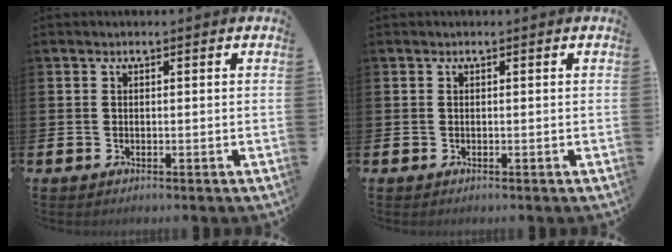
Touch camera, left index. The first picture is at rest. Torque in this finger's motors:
{"motor_torque": [-0.05, -0.02, 0.00, 0.00]}